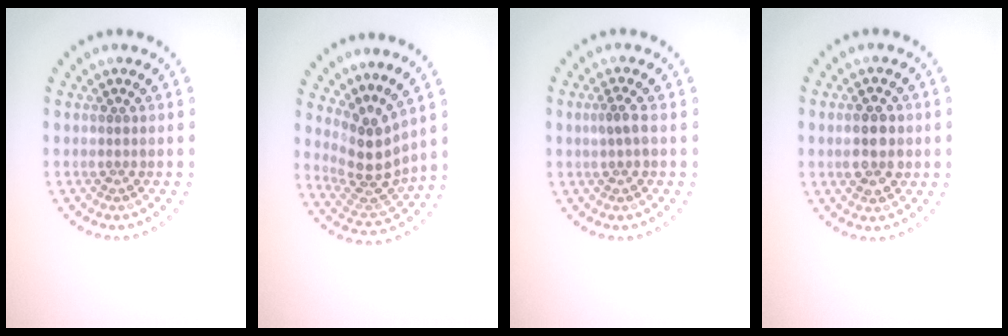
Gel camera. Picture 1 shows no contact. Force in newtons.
{"total": 4.0, "press": 2.9, "slide": 2.8}
{"total": 1.3, "press": 1.1, "slide": 0.6}
{"total": 3.8, "press": 3.8, "slide": 0.2}